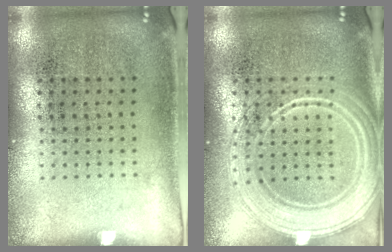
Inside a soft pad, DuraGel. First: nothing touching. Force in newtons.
{"total": 3.8, "press": 3.8, "slide": 0.6}